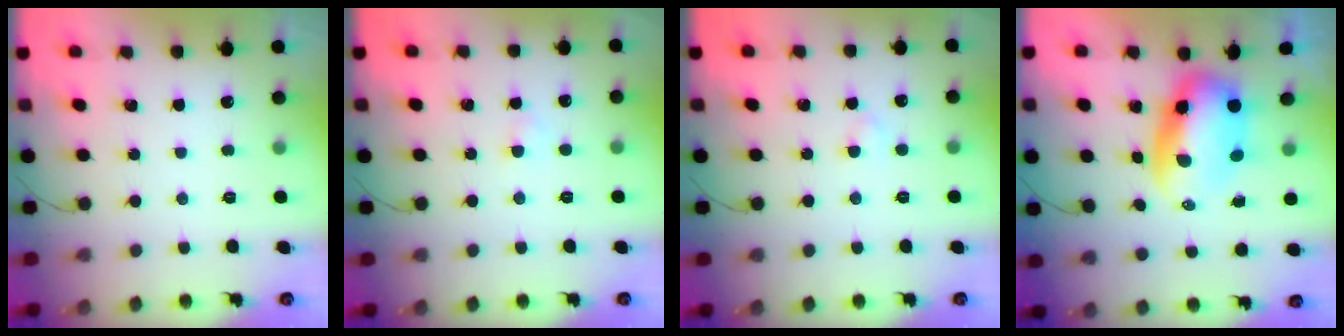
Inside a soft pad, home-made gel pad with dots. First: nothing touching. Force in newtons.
{"total": 1.5, "press": 1.4, "slide": 0.7}
{"total": 2.3, "press": 2.1, "slide": 1.0}
{"total": 7.6, "press": 7.4, "slide": 1.9}